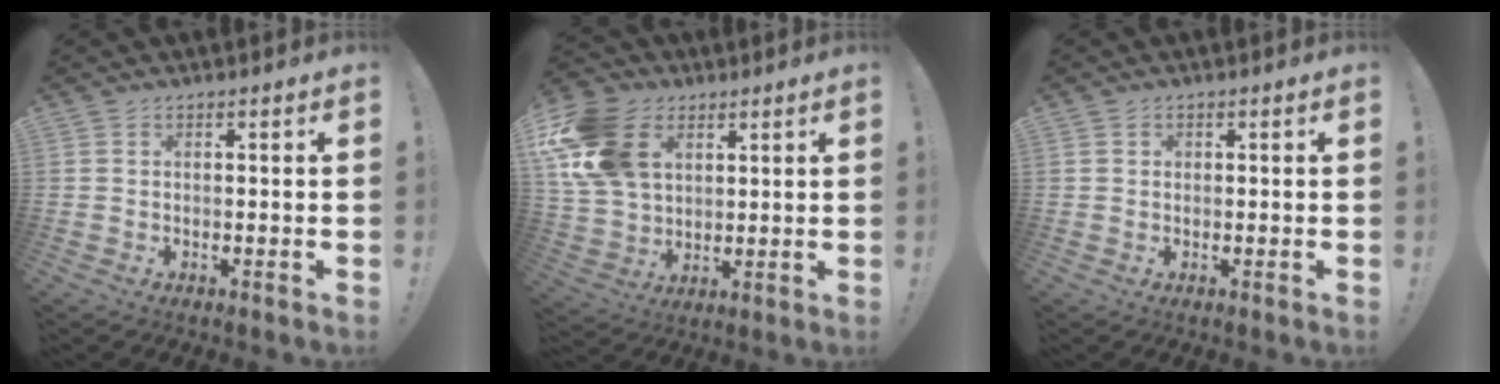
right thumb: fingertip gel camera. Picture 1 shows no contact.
{"total": 19.2, "force": [7.1, 13.8, 11.3], "torque": [-0.232, -0.021, 0.137]}
{"total": 0.6, "force": [0.2, 0.6, 0.0], "torque": [0.007, -0.002, 0.002]}